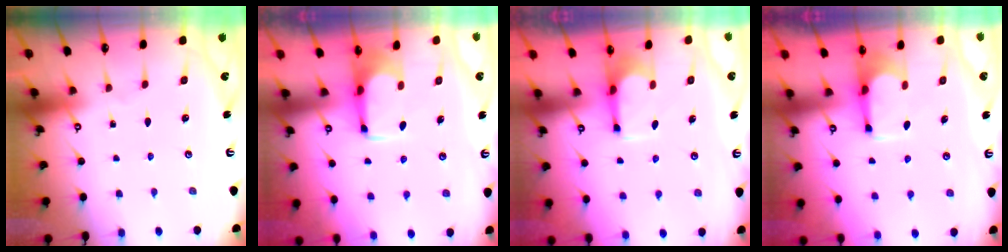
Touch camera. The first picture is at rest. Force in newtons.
{"total": 1.0, "press": 1.0, "slide": 0.1}
{"total": 2.5, "press": 2.4, "slide": 0.9}
{"total": 1.8, "press": 1.6, "slide": 0.7}